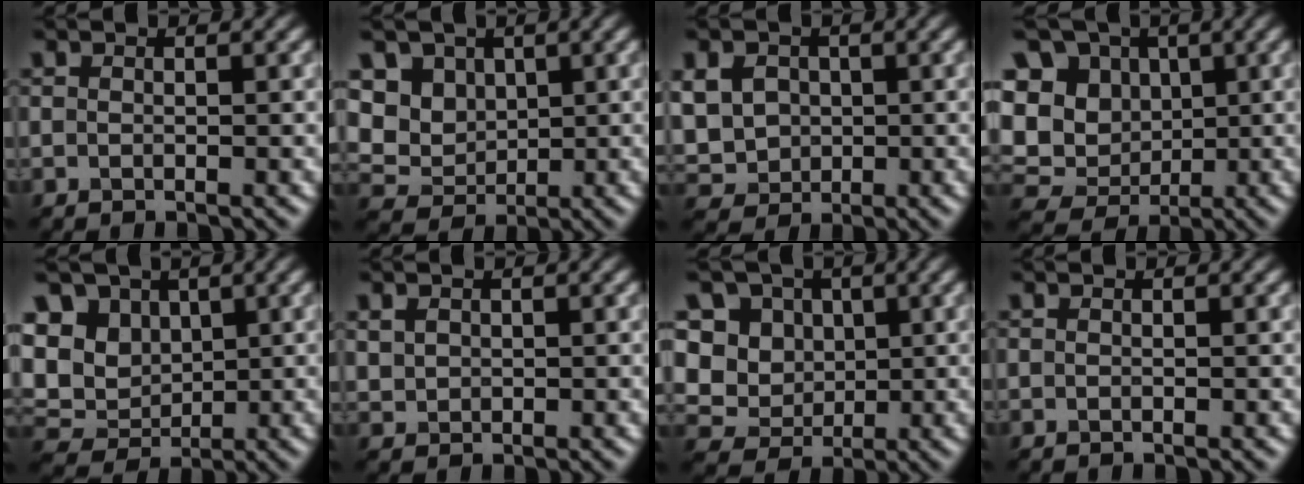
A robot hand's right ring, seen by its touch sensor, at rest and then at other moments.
{"total": 4.4, "force": [2.1, 3.8, 1.0], "torque": [-0.064, 0.003, 0.069]}
{"total": 3.3, "force": [0.3, 3.2, 0.9], "torque": [-0.067, 0.013, 0.033]}
{"total": 11.5, "force": [3.1, 10.1, 4.5], "torque": [-0.158, 0.022, 0.080]}
{"total": 7.6, "force": [3.0, 6.3, 2.9], "torque": [-0.104, 0.023, 0.072]}
{"total": 1.2, "force": [-0.1, -0.4, -1.1], "torque": [-0.007, -0.001, 0.033]}
{"total": 7.7, "force": [3.2, 6.5, 2.6], "torque": [-0.091, 0.013, 0.074]}
{"total": 0.0}